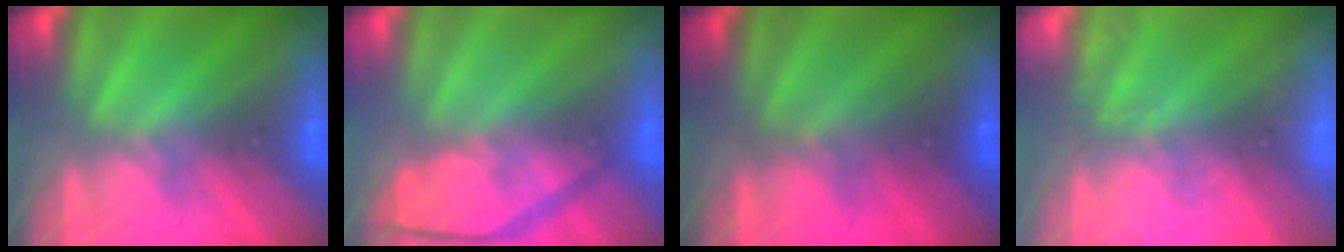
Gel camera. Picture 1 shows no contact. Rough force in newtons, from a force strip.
{"total": 4.6}
{"total": 1.9}
{"total": 2.6}